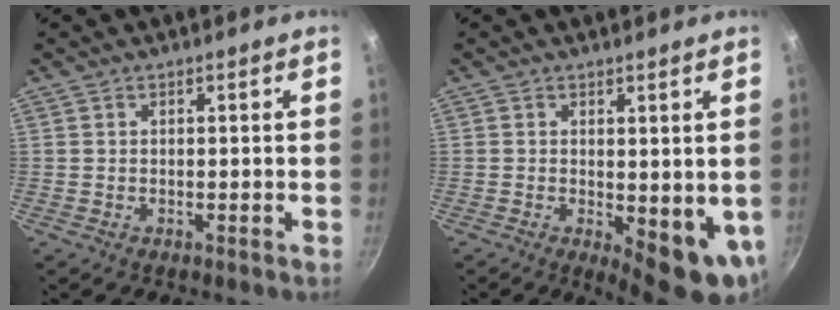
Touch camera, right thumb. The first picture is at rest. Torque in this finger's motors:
{"motor_torque": [-0.46, 0.96, 0.09, -0.06, 0.23]}